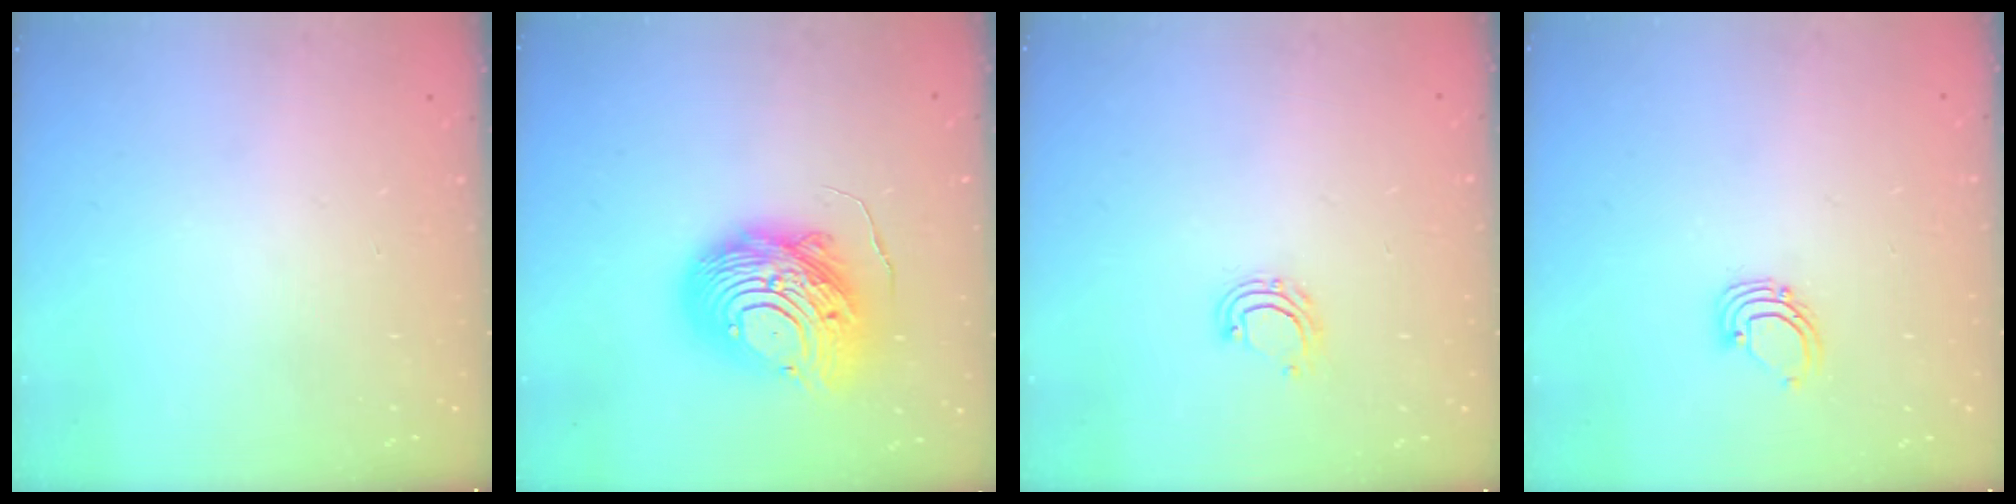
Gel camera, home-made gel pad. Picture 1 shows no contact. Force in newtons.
{"total": 15.4, "press": 15.3, "slide": 1.4}
{"total": 6.1, "press": 6.0, "slide": 1.1}
{"total": 2.6, "press": 2.6, "slide": 0.2}